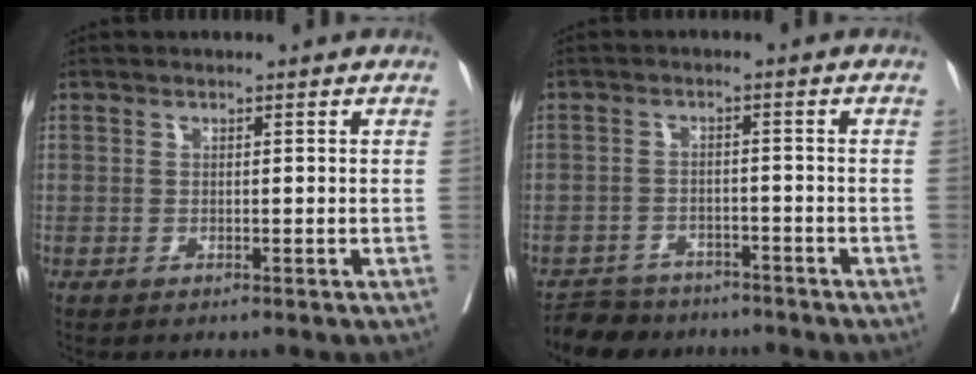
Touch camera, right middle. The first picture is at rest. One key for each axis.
{"total": 6.5, "fx": -5.8, "fy": 2.9, "fz": 0.4, "tx": 0.000, "ty": 0.000, "tz": -0.091}